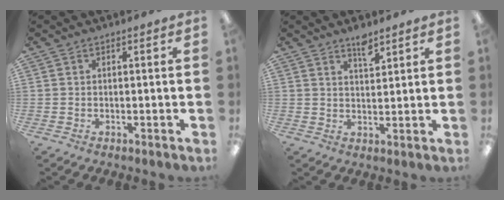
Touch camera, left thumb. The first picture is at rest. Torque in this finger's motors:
{"motor_torque": [0.25, 0.02, 0.34, -0.36, 0.00]}